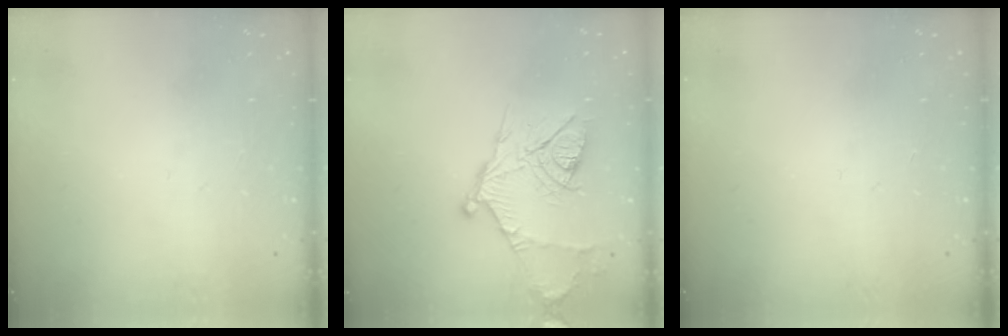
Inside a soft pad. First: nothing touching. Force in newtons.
{"total": 15.1, "press": 15.0, "slide": 1.3}
{"total": 0.0}